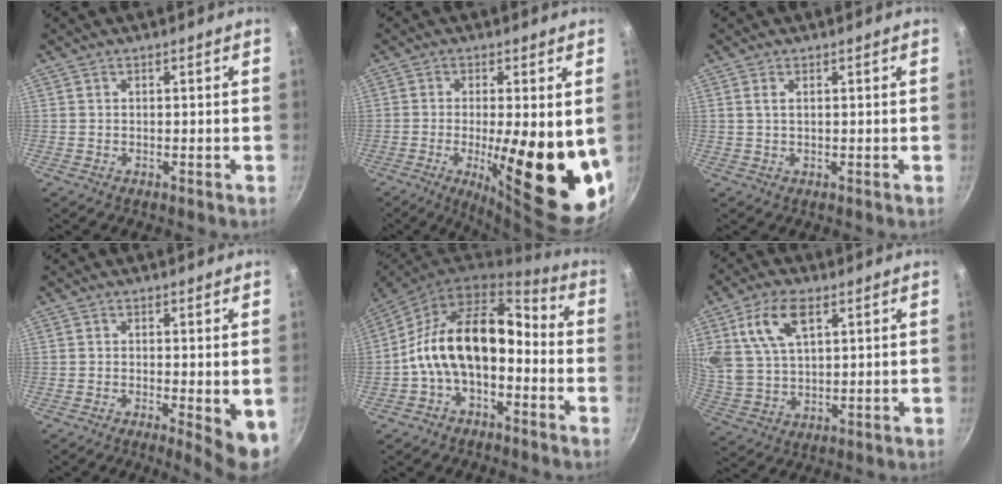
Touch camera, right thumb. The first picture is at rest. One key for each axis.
{"total": 19.3, "fx": -2.2, "fy": 5.8, "fz": 18.2, "tx": -0.246, "ty": -0.026, "tz": -0.025}
{"total": 1.3, "fx": 0.5, "fy": 0.6, "fz": 1.1, "tx": -0.021, "ty": 0.000, "tz": 0.008}
{"total": 6.3, "fx": -1.3, "fy": 1.6, "fz": 6.0, "tx": -0.074, "ty": -0.010, "tz": -0.014}
{"total": 16.0, "fx": -3.0, "fy": 9.7, "fz": 12.4, "tx": -0.188, "ty": 0.059, "tz": -0.070}
{"total": 11.7, "fx": 4.9, "fy": 6.4, "fz": 8.5, "tx": -0.156, "ty": -0.010, "tz": 0.099}